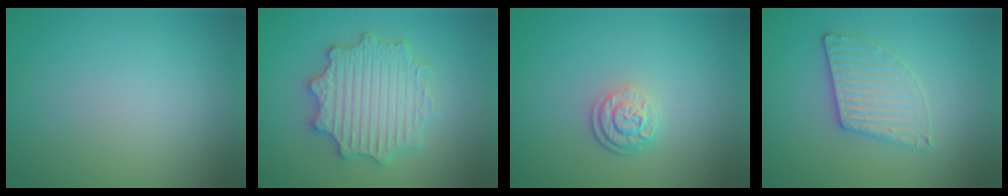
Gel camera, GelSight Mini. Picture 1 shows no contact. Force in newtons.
{"total": 5.6, "press": 5.5, "slide": 1.0}
{"total": 2.6, "press": 1.9, "slide": 1.8}
{"total": 3.4, "press": 2.9, "slide": 1.7}